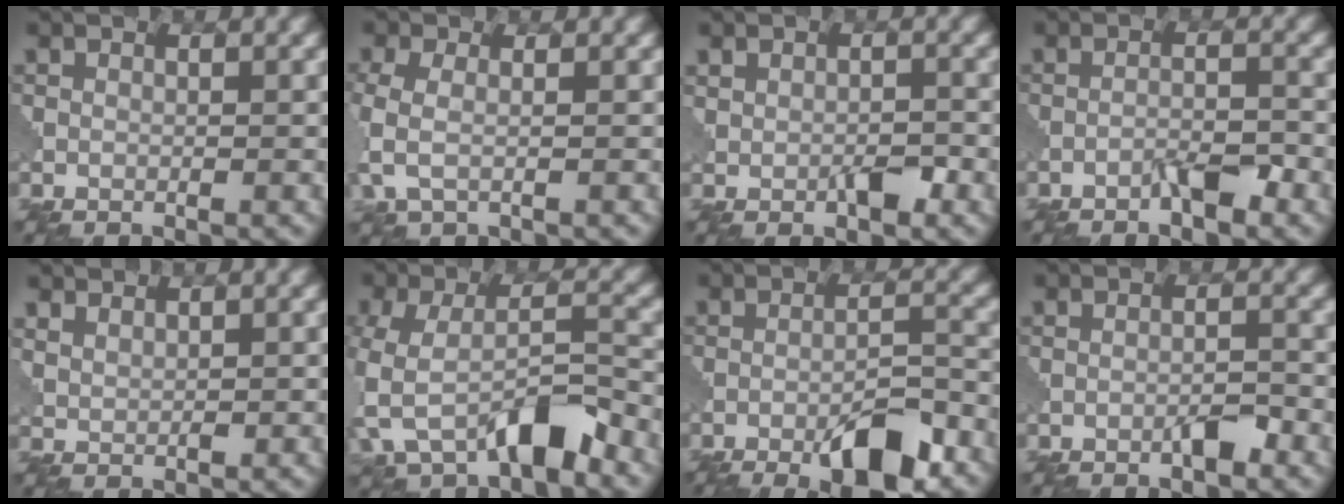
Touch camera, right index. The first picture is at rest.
{"total": 3.4, "force": [-0.4, 2.0, 2.8], "torque": [-0.078, -0.004, -0.014]}
{"total": 2.6, "force": [-0.5, 1.5, 2.0], "torque": [-0.032, -0.001, -0.008]}
{"total": 2.6, "force": [-1.8, 0.5, 1.9], "torque": [-0.034, 0.007, -0.033]}
{"total": 2.6, "force": [2.1, 1.1, 0.9], "torque": [-0.024, -0.002, 0.050]}
{"total": 7.8, "force": [-3.9, 3.5, 5.7], "torque": [-0.120, -0.006, -0.078]}
{"total": 7.8, "force": [-4.8, 1.9, 5.9], "torque": [-0.094, 0.004, -0.073]}
{"total": 1.9, "force": [-1.2, 0.3, 1.5], "torque": [-0.024, 0.004, -0.023]}